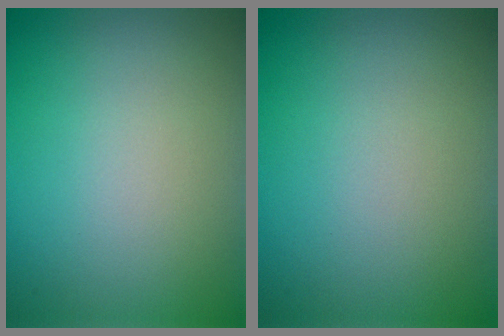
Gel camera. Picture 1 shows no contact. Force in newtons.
{"total": 0.0}